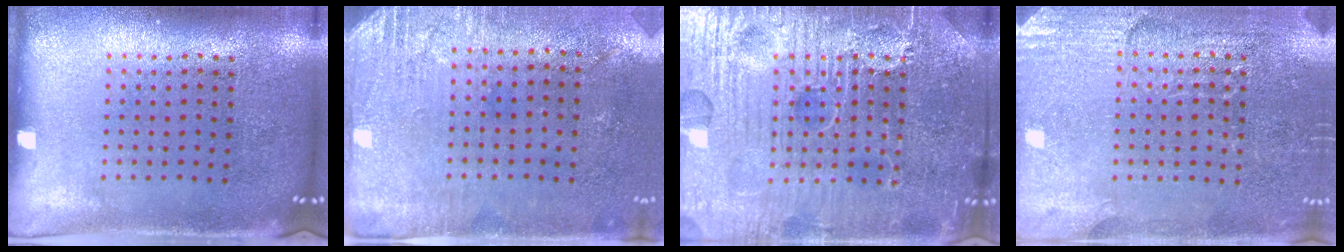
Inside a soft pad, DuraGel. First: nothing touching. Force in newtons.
{"total": 2.8, "press": 2.4, "slide": 1.5}
{"total": 7.6, "press": 7.6, "slide": 0.9}
{"total": 2.9, "press": 2.9, "slide": 0.2}